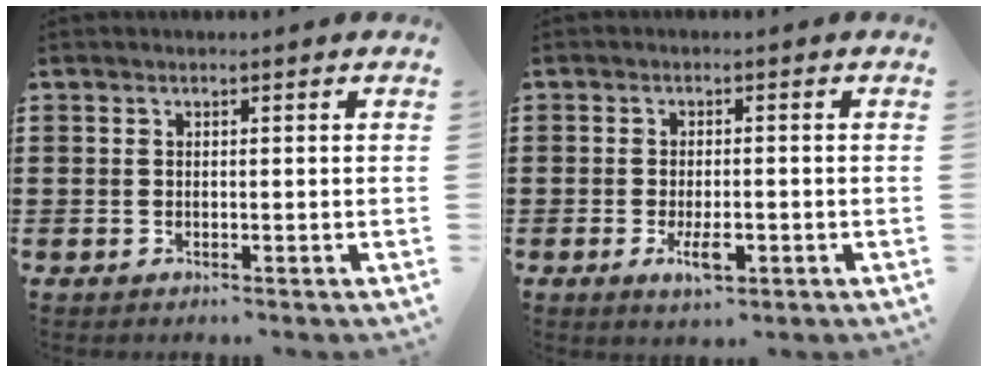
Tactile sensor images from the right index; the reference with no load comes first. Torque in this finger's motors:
{"motor_torque": [0.30, 0.10, 0.33, 0.06]}